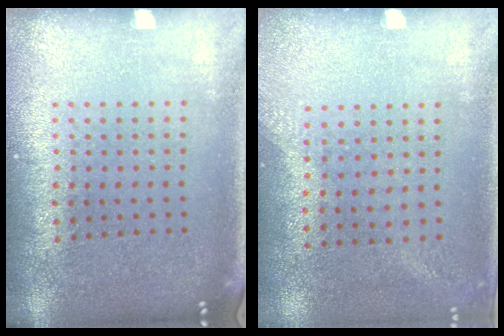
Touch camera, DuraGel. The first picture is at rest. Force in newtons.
{"total": 1.4, "press": 1.1, "slide": 0.9}